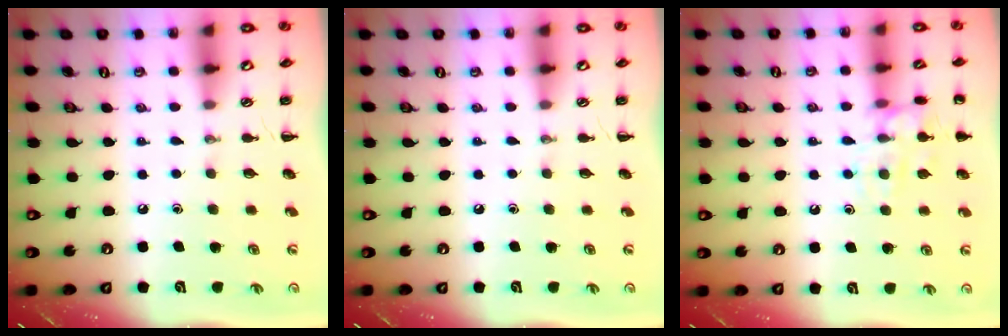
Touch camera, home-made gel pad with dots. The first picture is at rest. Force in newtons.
{"total": 0.0}
{"total": 11.8, "press": 11.7, "slide": 0.6}